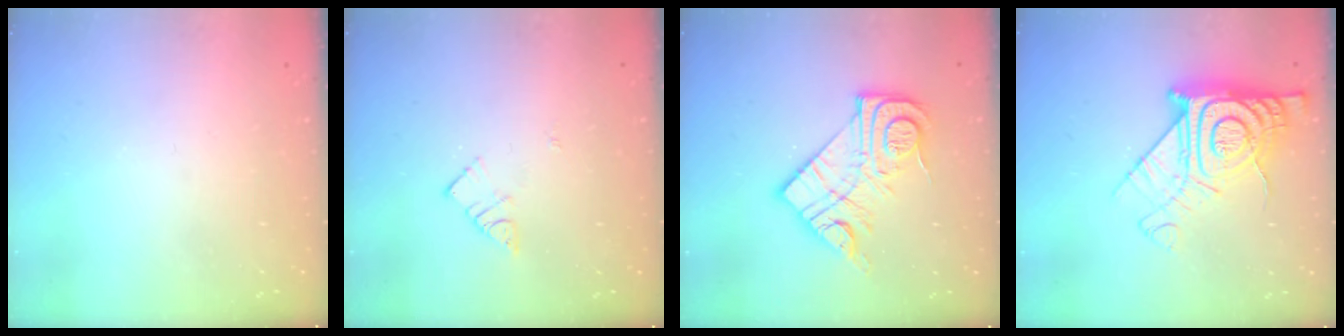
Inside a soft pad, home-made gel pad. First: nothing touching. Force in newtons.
{"total": 5.5, "press": 5.5, "slide": 0.1}
{"total": 15.9, "press": 15.8, "slide": 1.1}
{"total": 19.7, "press": 19.6, "slide": 1.6}